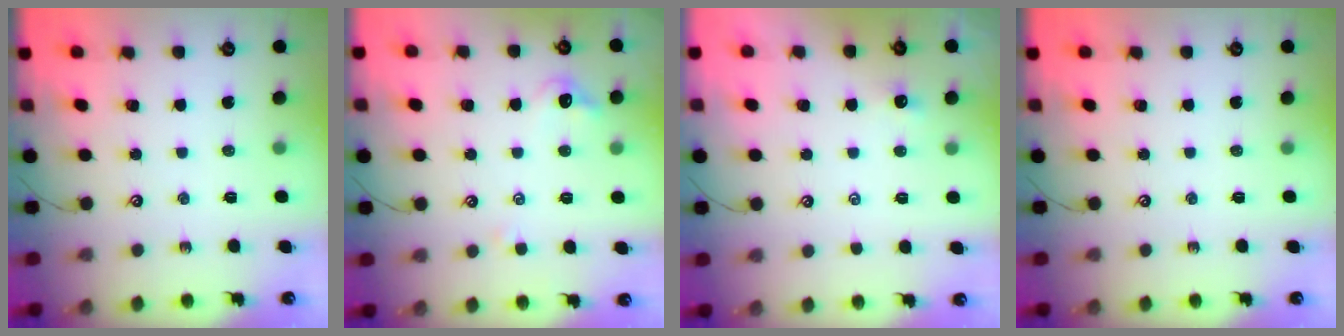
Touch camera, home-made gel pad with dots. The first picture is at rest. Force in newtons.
{"total": 0.8, "press": 0.5, "slide": 0.7}
{"total": 2.7, "press": 2.7, "slide": 0.2}
{"total": 0.0}